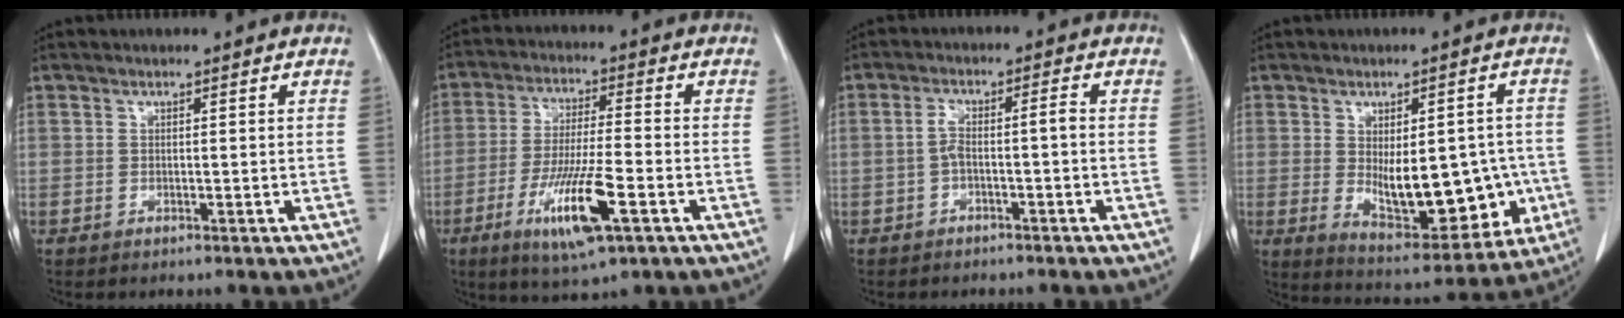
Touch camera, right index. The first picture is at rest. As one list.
[{"total": 12.1, "force": [-5.0, 1.4, 11.0], "torque": [-0.211, -0.023, -0.086]}, {"total": 3.6, "force": [-1.0, 0.6, 3.4], "torque": [-0.067, 0.019, -0.015]}, {"total": 15.0, "force": [-1.7, 6.8, 13.3], "torque": [-0.187, -0.001, 0.000]}]